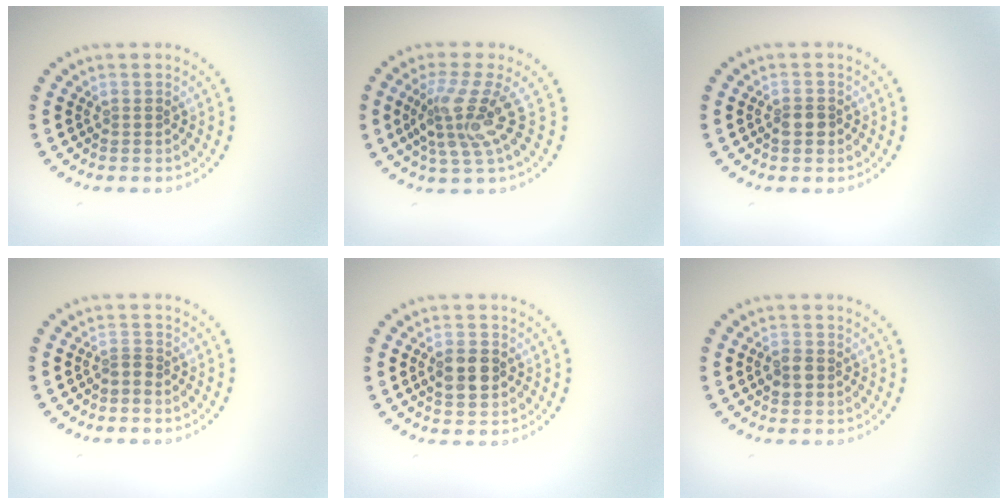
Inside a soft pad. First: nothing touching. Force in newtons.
{"total": 4.0, "press": 3.1, "slide": 2.6}
{"total": 1.6, "press": 1.5, "slide": 0.5}
{"total": 0.8, "press": 0.5, "slide": 0.6}
{"total": 3.2, "press": 3.2, "slide": 0.2}
{"total": 1.6, "press": 1.5, "slide": 0.3}